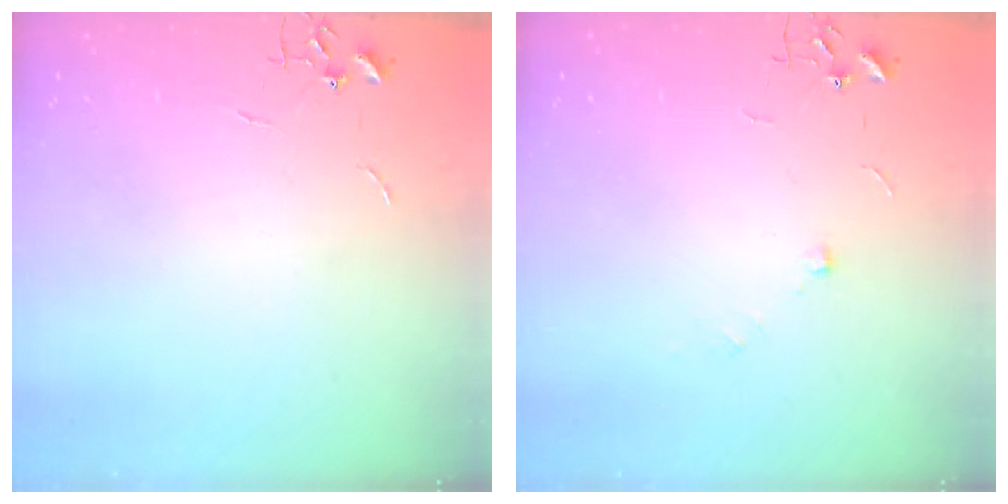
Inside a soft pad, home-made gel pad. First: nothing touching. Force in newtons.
{"total": 4.2, "press": 4.2, "slide": 0.5}